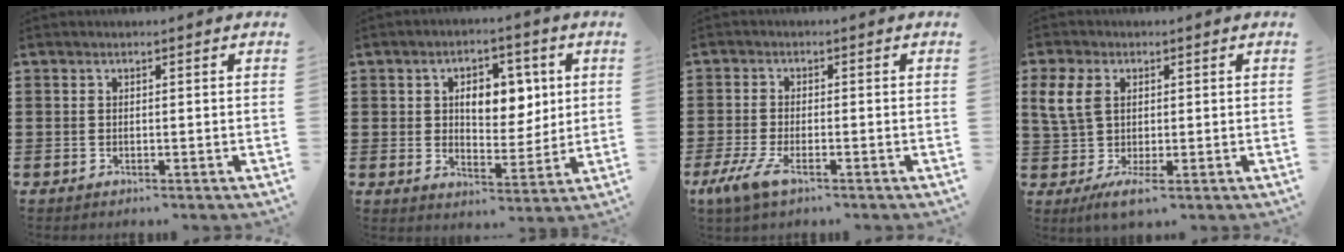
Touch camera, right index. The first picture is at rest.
{"total": 6.9, "force": [1.7, 4.5, 4.9], "torque": [-0.081, 0.004, 0.020]}
{"total": 4.3, "force": [-2.3, 0.9, 3.5], "torque": [-0.086, -0.014, -0.047]}
{"total": 6.6, "force": [0.0, 3.7, 5.5], "torque": [-0.123, 0.002, 0.001]}